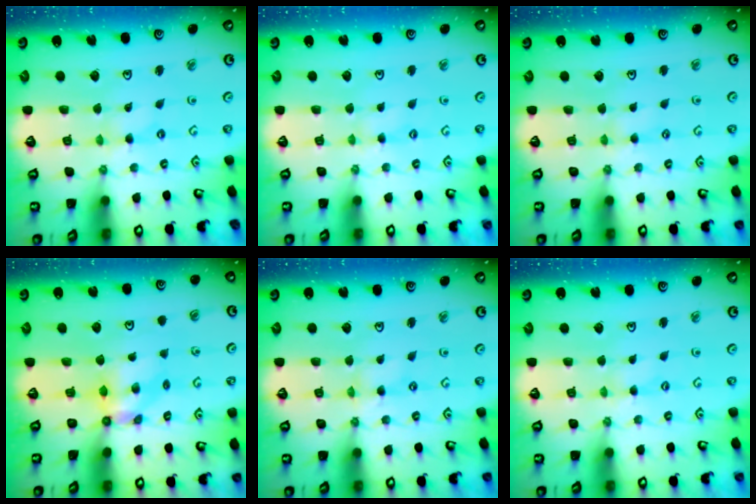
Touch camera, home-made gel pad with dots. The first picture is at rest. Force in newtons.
{"total": 1.2, "press": 1.1, "slide": 0.2}
{"total": 2.5, "press": 2.5, "slide": 0.4}
{"total": 5.2, "press": 5.2, "slide": 0.3}
{"total": 0.6, "press": 0.6, "slide": 0.1}
{"total": 0.5, "press": 0.5, "slide": 0.1}